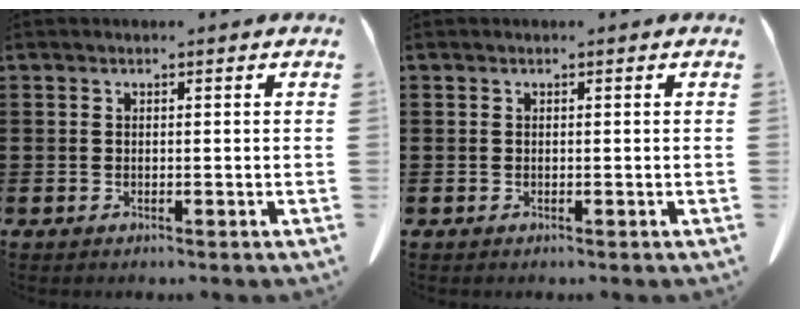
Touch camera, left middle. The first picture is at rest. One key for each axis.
{"total": 0.0}